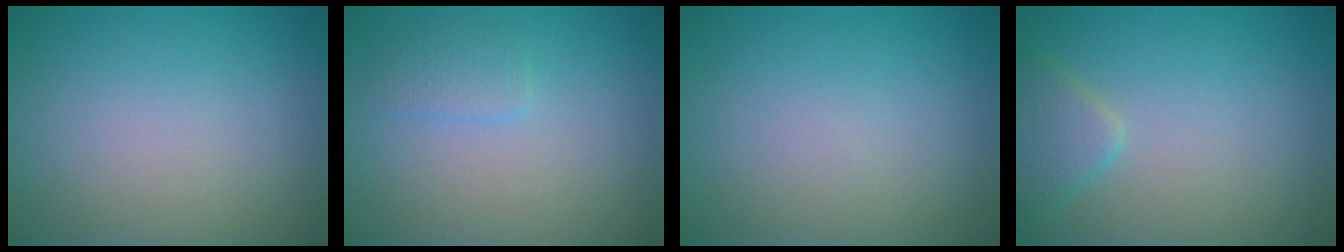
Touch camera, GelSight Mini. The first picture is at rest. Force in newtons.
{"total": 1.4, "press": 1.4, "slide": 0.1}
{"total": 0.0}
{"total": 2.3, "press": 2.3, "slide": 0.2}